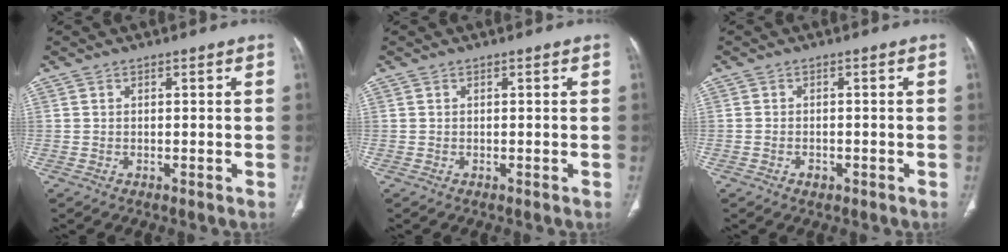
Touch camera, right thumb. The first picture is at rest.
{"total": 0.0}
{"total": 1.4, "force": [-0.7, 1.0, 0.6], "torque": [-0.010, 0.005, -0.009]}